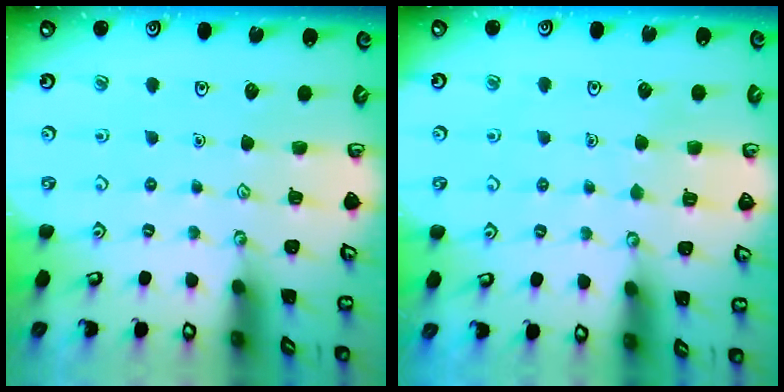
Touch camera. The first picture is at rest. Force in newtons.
{"total": 3.6, "press": 3.6, "slide": 0.4}